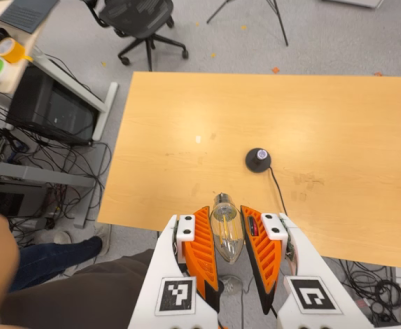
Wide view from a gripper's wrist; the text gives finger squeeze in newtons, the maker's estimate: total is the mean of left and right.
{"total": 9.3, "left": 8.8, "right": 9.9}